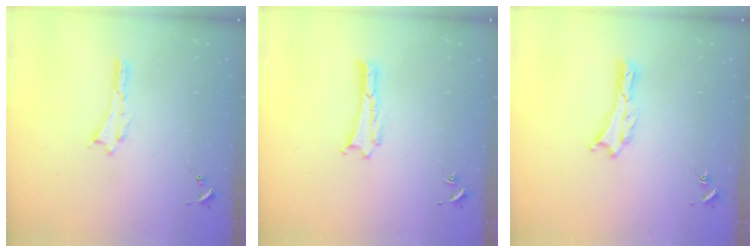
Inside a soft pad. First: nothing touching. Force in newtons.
{"total": 0.0}
{"total": 0.0}